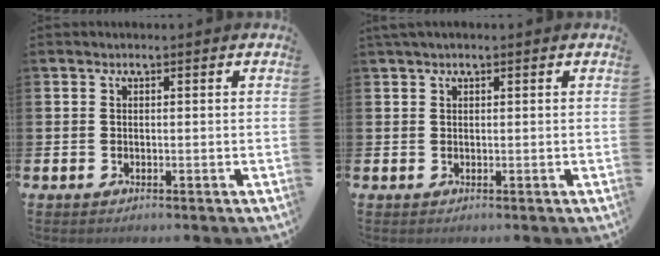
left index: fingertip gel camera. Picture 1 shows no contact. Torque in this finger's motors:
{"motor_torque": [-0.60, -1.06, -1.05, 0.05]}